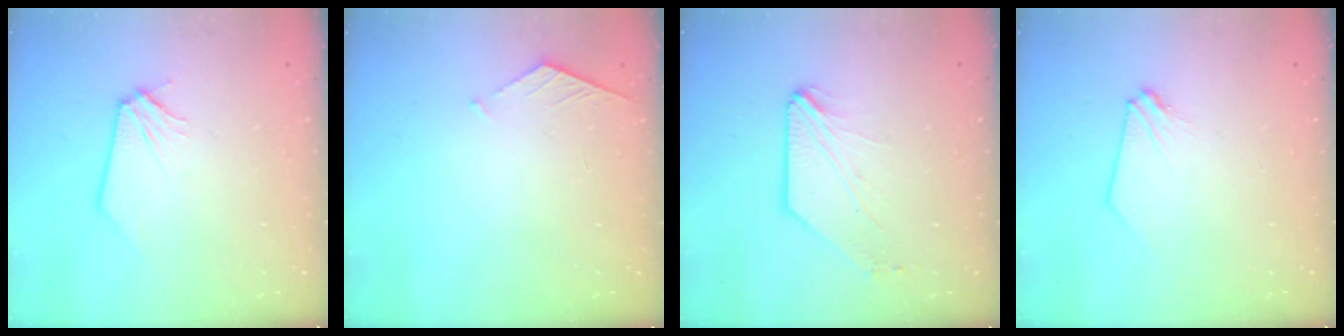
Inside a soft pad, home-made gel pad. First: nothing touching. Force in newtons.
{"total": 3.9, "press": 3.9, "slide": 0.4}
{"total": 1.5, "press": 1.5, "slide": 0.2}
{"total": 0.0}